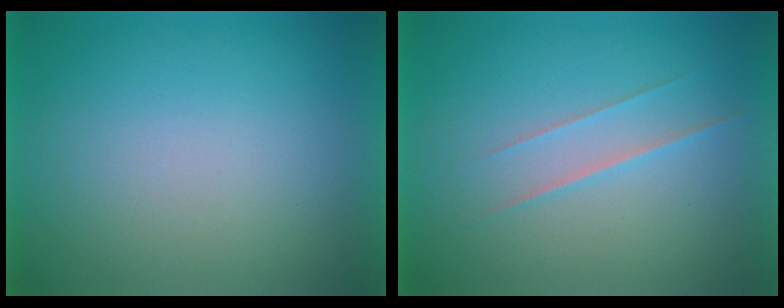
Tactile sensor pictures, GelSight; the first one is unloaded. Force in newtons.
{"total": 1.6}